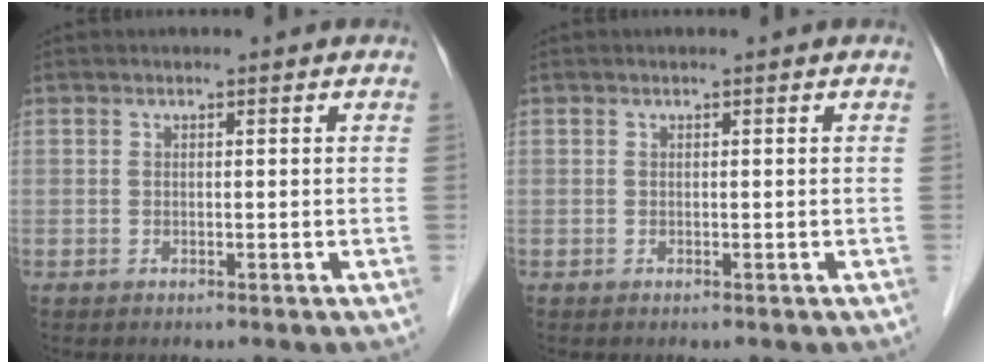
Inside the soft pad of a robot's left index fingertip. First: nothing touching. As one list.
[{"total": 0.0}]